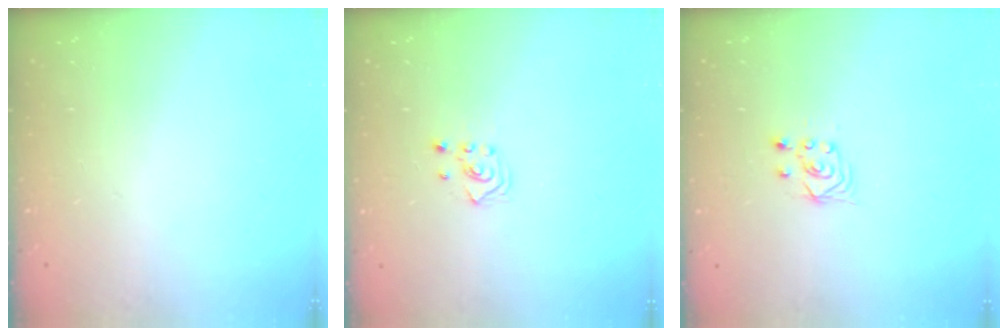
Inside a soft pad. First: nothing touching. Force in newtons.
{"total": 2.6, "press": 2.4, "slide": 0.9}
{"total": 2.9, "press": 2.5, "slide": 1.4}